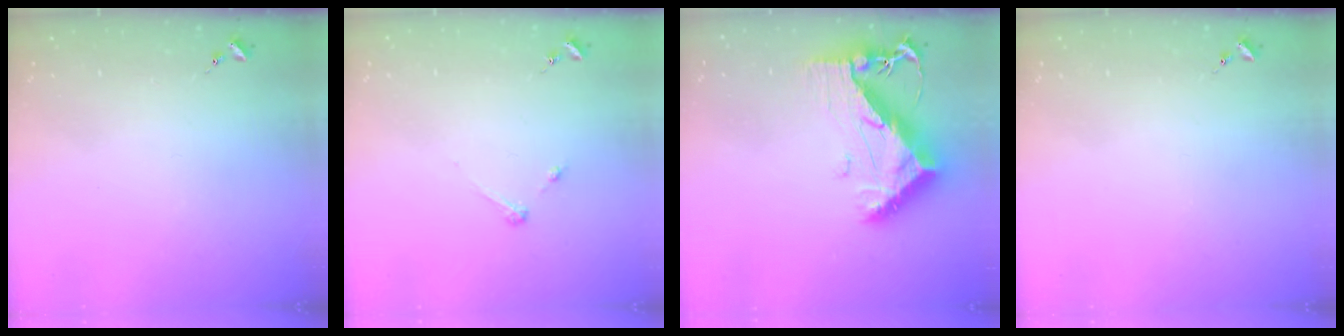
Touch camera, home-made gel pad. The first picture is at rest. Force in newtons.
{"total": 3.3, "press": 3.2, "slide": 0.4}
{"total": 12.5, "press": 12.4, "slide": 1.1}
{"total": 0.0}